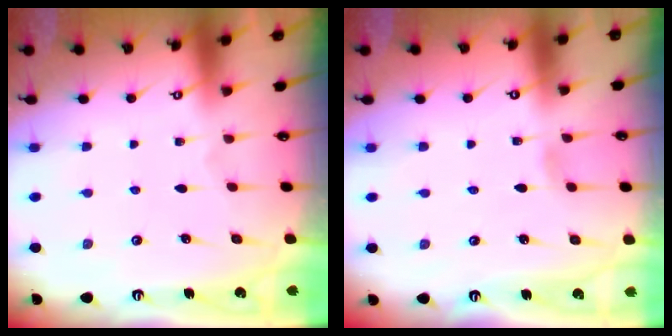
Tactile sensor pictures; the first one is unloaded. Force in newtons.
{"total": 2.6, "press": 2.6, "slide": 0.3}